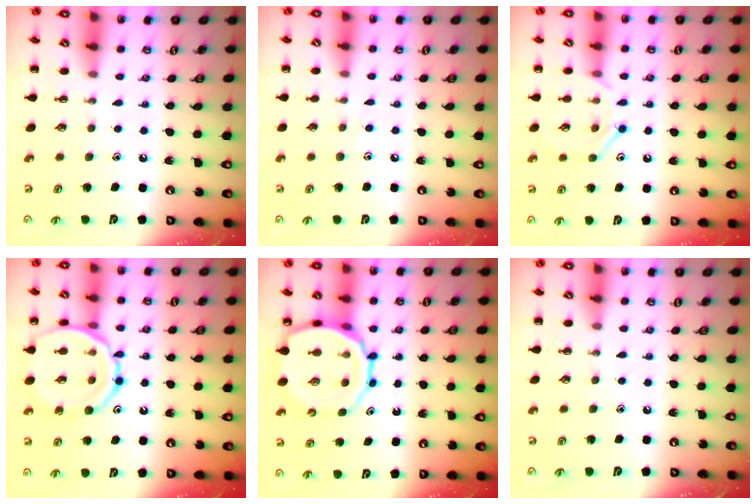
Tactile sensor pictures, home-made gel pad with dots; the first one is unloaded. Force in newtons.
{"total": 4.7, "press": 4.5, "slide": 1.6}
{"total": 10.8, "press": 10.7, "slide": 0.6}
{"total": 15.5, "press": 15.4, "slide": 1.0}
{"total": 15.0, "press": 14.5, "slide": 3.8}
{"total": 0.0}